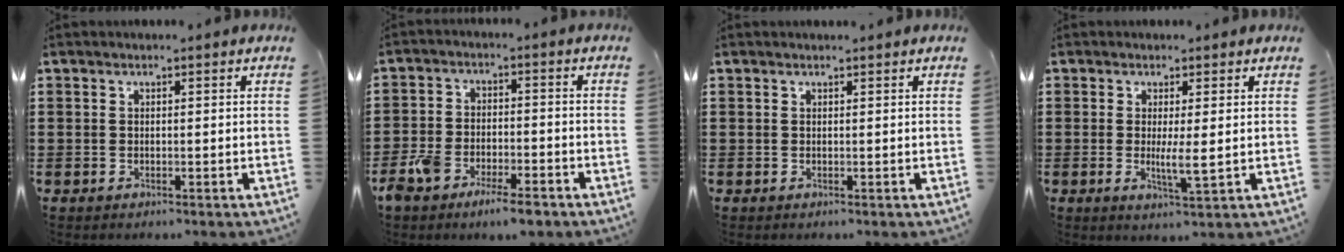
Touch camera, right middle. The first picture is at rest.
{"total": 6.3, "force": [-5.0, 1.9, 3.2], "torque": [-0.083, -0.002, -0.102]}
{"total": 0.0}
{"total": 3.4, "force": [0.2, 0.4, 3.3], "torque": [-0.047, -0.013, 0.002]}